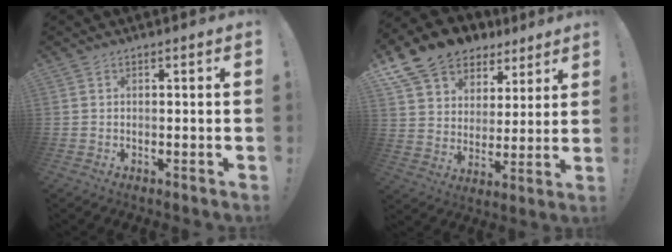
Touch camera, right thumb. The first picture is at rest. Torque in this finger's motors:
{"motor_torque": [0.37, 0.63, 0.64, 0.63, 0.35]}